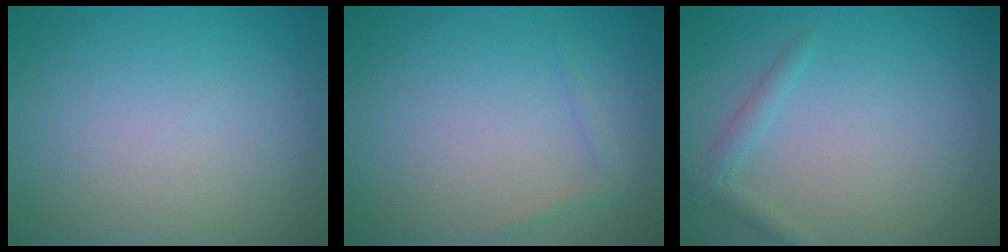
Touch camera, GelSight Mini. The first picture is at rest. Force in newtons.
{"total": 0.7, "press": 0.7, "slide": 0.1}
{"total": 1.4, "press": 1.4, "slide": 0.0}